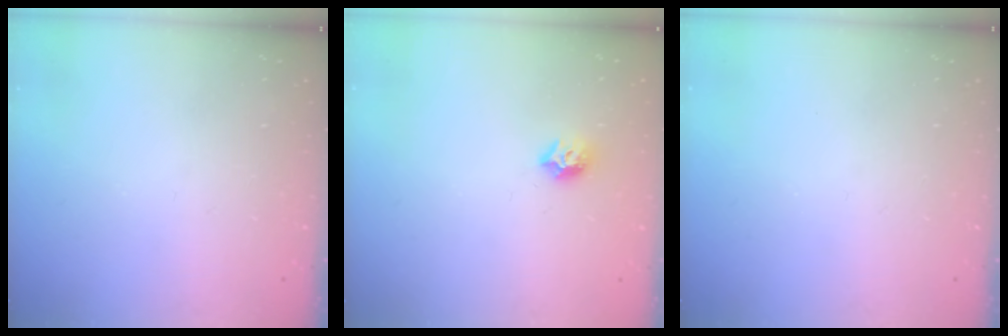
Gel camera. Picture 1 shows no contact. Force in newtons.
{"total": 7.5, "press": 7.5, "slide": 0.6}
{"total": 0.0}